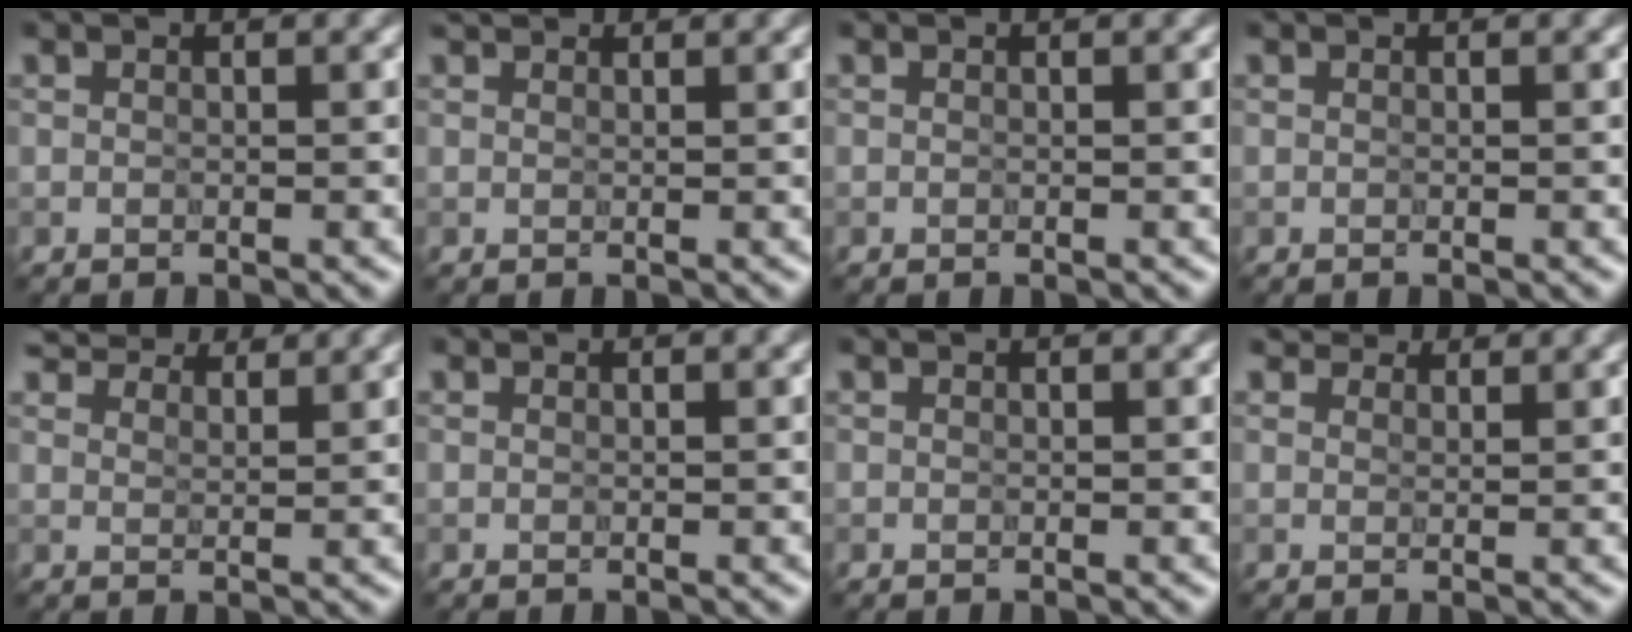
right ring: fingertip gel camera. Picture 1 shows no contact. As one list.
[{"total": 1.6, "force": [1.5, 0.4, 0.4], "torque": [-0.016, 0.002, 0.018]}, {"total": 0.0}, {"total": 0.0}, {"total": 6.3, "force": [5.8, 1.5, 1.9], "torque": [-0.049, 0.000, 0.095]}, {"total": 0.0}, {"total": 0.0}, {"total": 3.1, "force": [2.8, 1.2, 0.8], "torque": [-0.018, -0.011, 0.049]}]